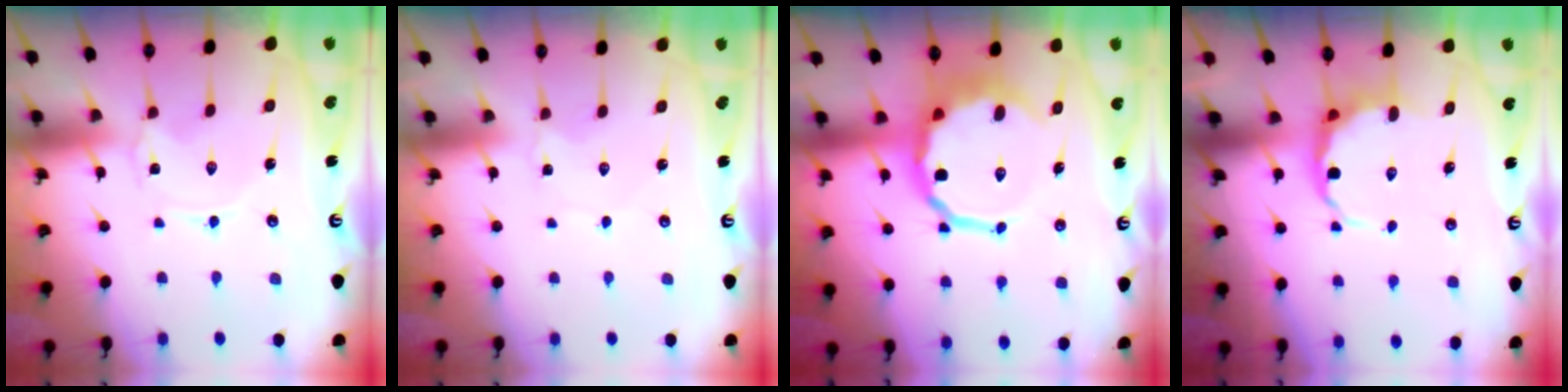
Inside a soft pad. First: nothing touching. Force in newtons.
{"total": 0.9, "press": 0.9, "slide": 0.1}
{"total": 11.4, "press": 10.9, "slide": 3.1}
{"total": 7.8, "press": 7.6, "slide": 1.8}